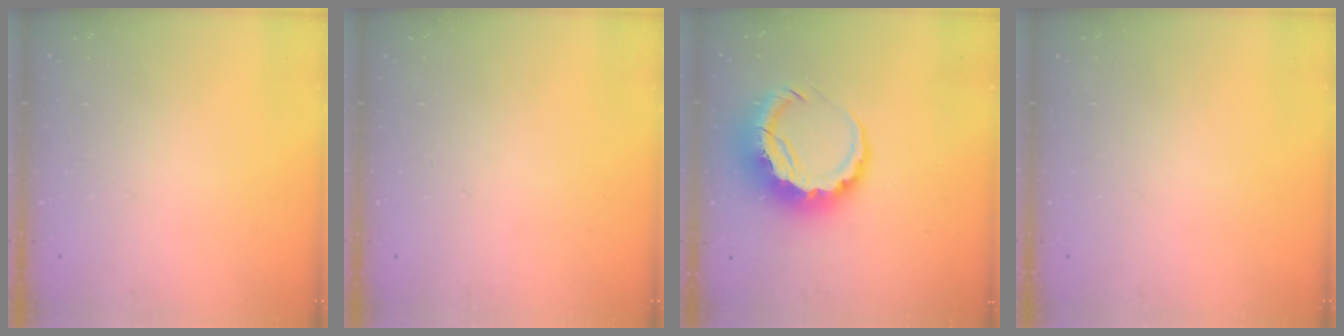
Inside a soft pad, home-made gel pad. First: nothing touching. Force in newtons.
{"total": 0.0}
{"total": 10.2, "press": 9.9, "slide": 2.3}
{"total": 0.0}